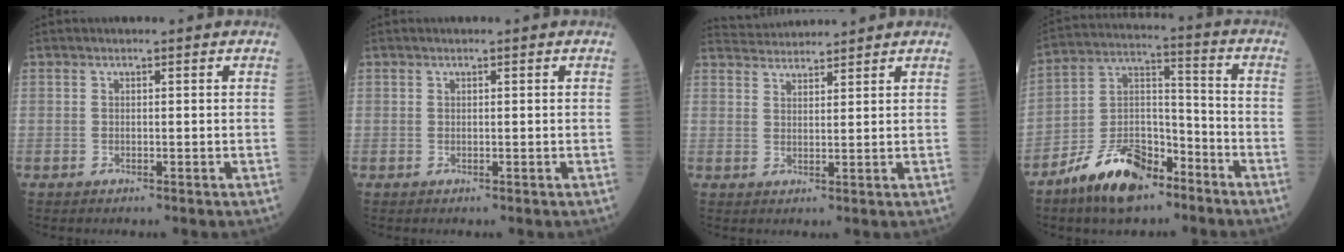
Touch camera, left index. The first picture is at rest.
{"total": 0.0}
{"total": 4.6, "force": [4.6, -0.1, 0.1], "torque": [-0.012, 0.032, 0.084]}
{"total": 13.0, "force": [-9.2, 5.5, 7.4], "torque": [-0.141, 0.008, -0.176]}